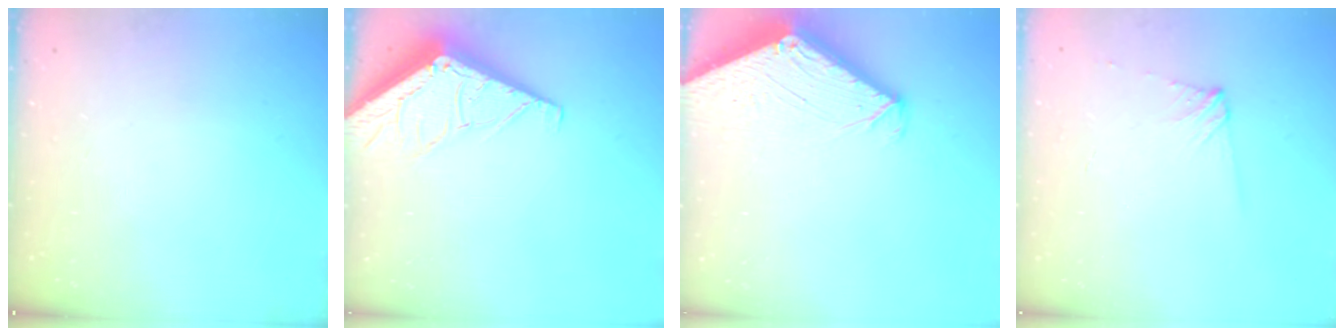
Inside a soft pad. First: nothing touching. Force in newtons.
{"total": 6.2, "press": 6.2, "slide": 0.6}
{"total": 5.3, "press": 5.3, "slide": 0.3}
{"total": 4.6, "press": 4.5, "slide": 0.6}